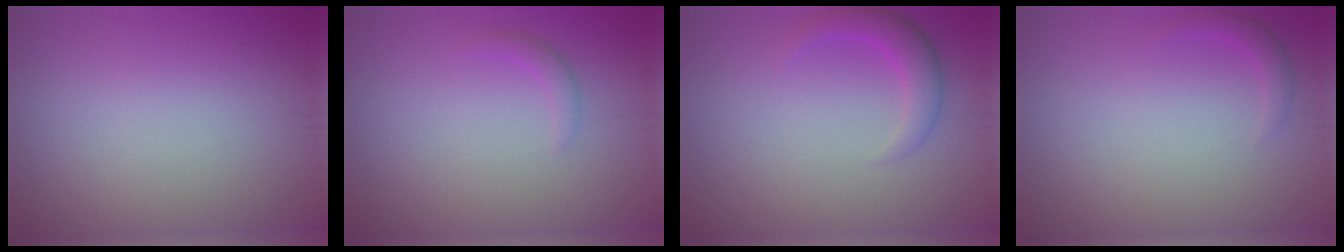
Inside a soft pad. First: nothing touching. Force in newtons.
{"total": 1.0, "press": 1.0, "slide": 0.0}
{"total": 2.7, "press": 2.7, "slide": 0.1}
{"total": 1.2, "press": 1.2, "slide": 0.1}